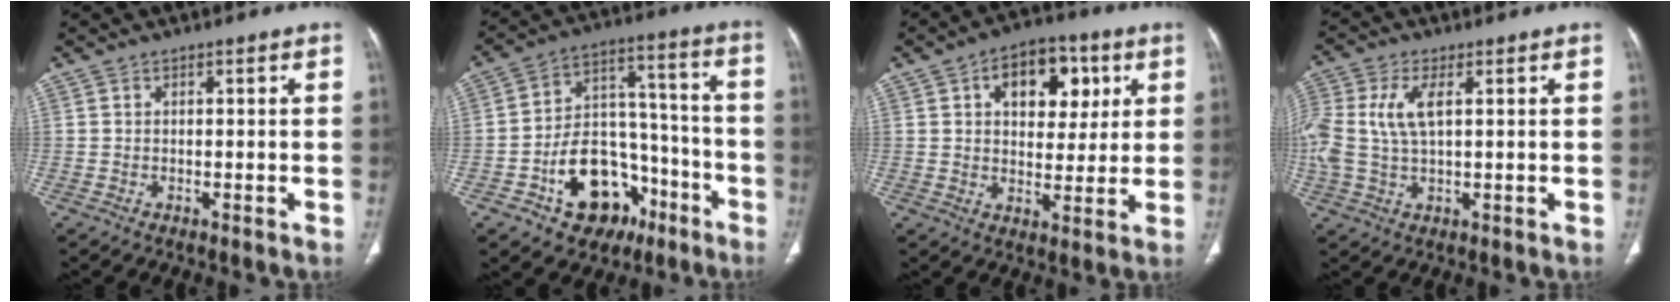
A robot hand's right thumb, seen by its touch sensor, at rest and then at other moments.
{"total": 18.0, "force": [-8.6, 12.1, 10.2], "torque": [-0.109, 0.079, -0.127]}
{"total": 13.3, "force": [4.7, 8.4, 9.2], "torque": [-0.084, -0.002, 0.069]}
{"total": 10.1, "force": [1.9, 5.2, 8.5], "torque": [-0.214, 0.010, 0.041]}